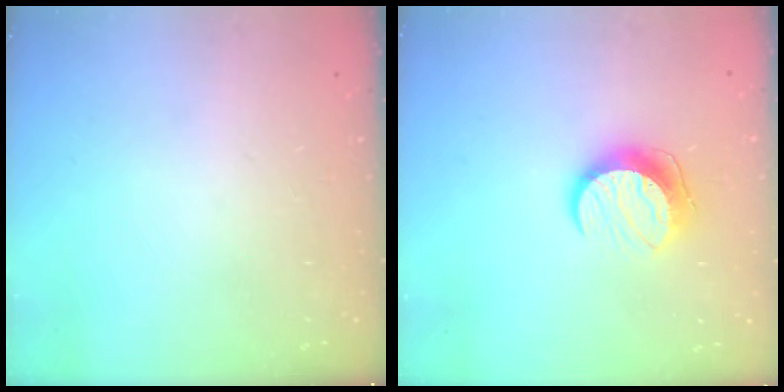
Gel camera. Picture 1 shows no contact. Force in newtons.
{"total": 10.5, "press": 10.4, "slide": 0.8}